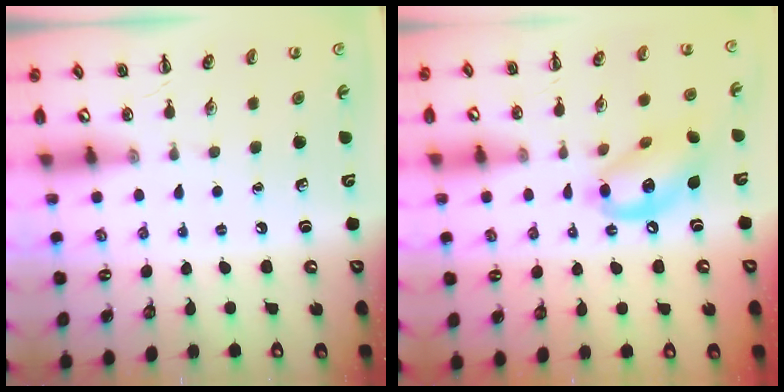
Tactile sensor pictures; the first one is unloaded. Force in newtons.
{"total": 13.4, "press": 13.0, "slide": 3.3}